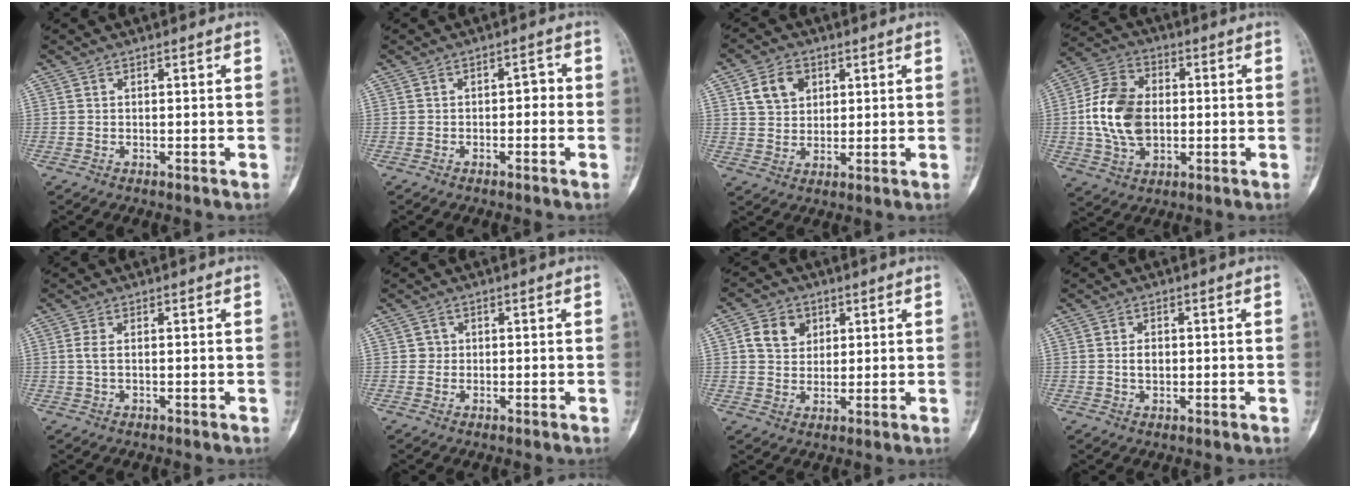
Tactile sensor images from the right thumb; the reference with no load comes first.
{"total": 2.4, "force": [-0.4, 1.4, 1.8], "torque": [-0.010, 0.016, -0.013]}
{"total": 6.9, "force": [2.8, 5.2, 3.6], "torque": [-0.041, -0.007, 0.052]}
{"total": 14.1, "force": [-0.2, 9.6, 10.3], "torque": [-0.185, 0.014, -0.003]}
{"total": 1.8, "force": [0.2, 0.8, 1.7], "torque": [-0.044, 0.001, 0.005]}
{"total": 1.5, "force": [0.2, 1.4, 0.2], "torque": [0.007, 0.004, 0.000]}
{"total": 6.4, "force": [2.2, 5.3, 2.9], "torque": [-0.027, -0.004, 0.038]}
{"total": 2.4, "force": [0.1, 1.6, 1.7], "torque": [-0.023, 0.001, 0.002]}